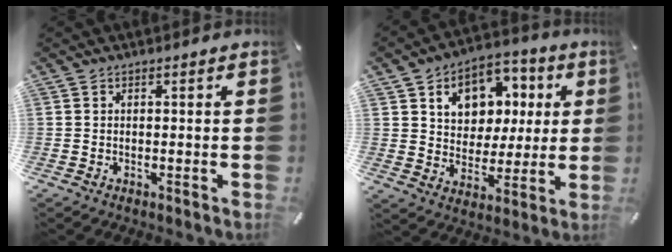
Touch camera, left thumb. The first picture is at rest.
{"total": 11.7, "force": [3.7, 10.2, 4.3], "torque": [-0.072, -0.016, 0.072]}